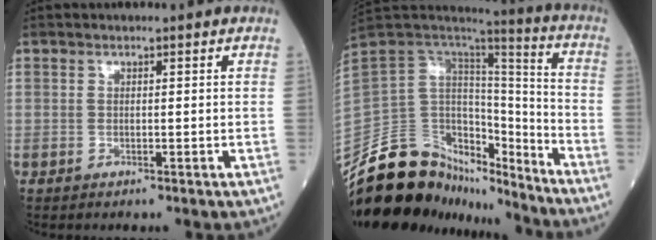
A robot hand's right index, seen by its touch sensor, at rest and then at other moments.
{"total": 23.0, "force": [-19.5, 9.4, 7.9], "torque": [-0.176, 0.046, -0.320]}